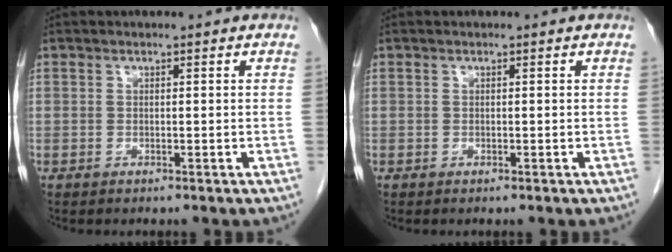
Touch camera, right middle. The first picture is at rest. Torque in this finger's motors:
{"motor_torque": [0.40, -0.08, 0.02, 0.01]}